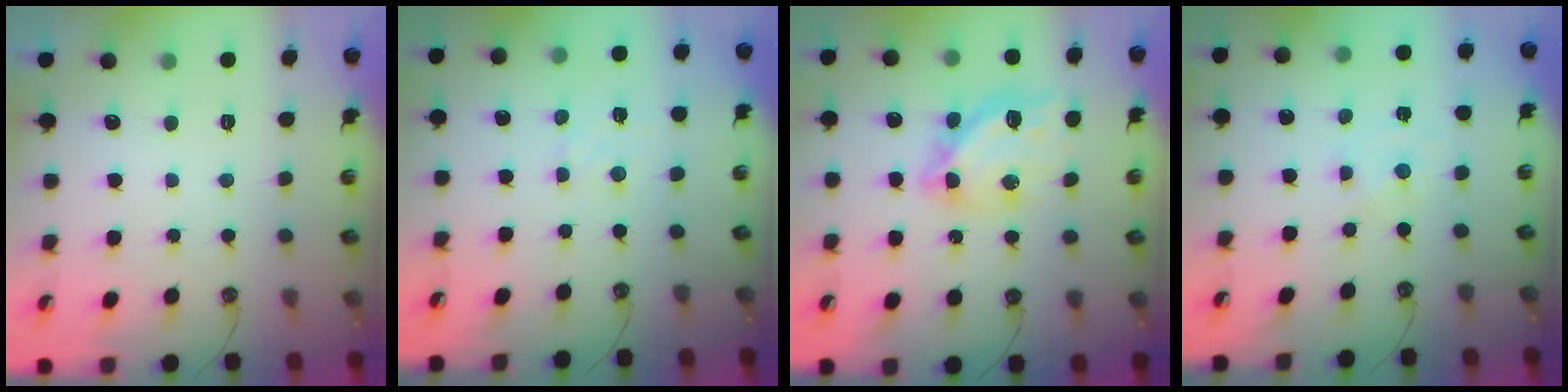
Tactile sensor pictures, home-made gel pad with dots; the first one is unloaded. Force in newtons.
{"total": 2.6, "press": 2.6, "slide": 0.4}
{"total": 13.2, "press": 13.2, "slide": 1.2}
{"total": 0.0}